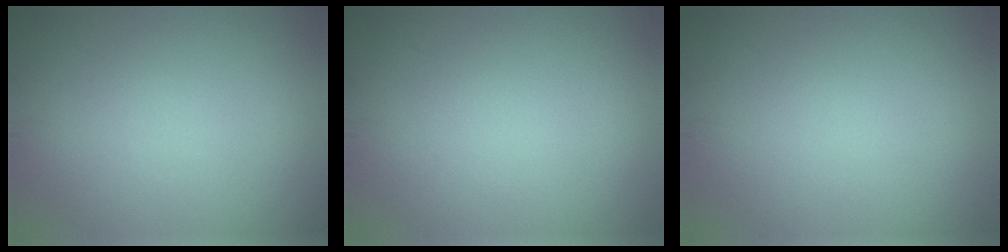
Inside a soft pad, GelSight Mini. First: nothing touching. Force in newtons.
{"total": 0.0}
{"total": 0.0}